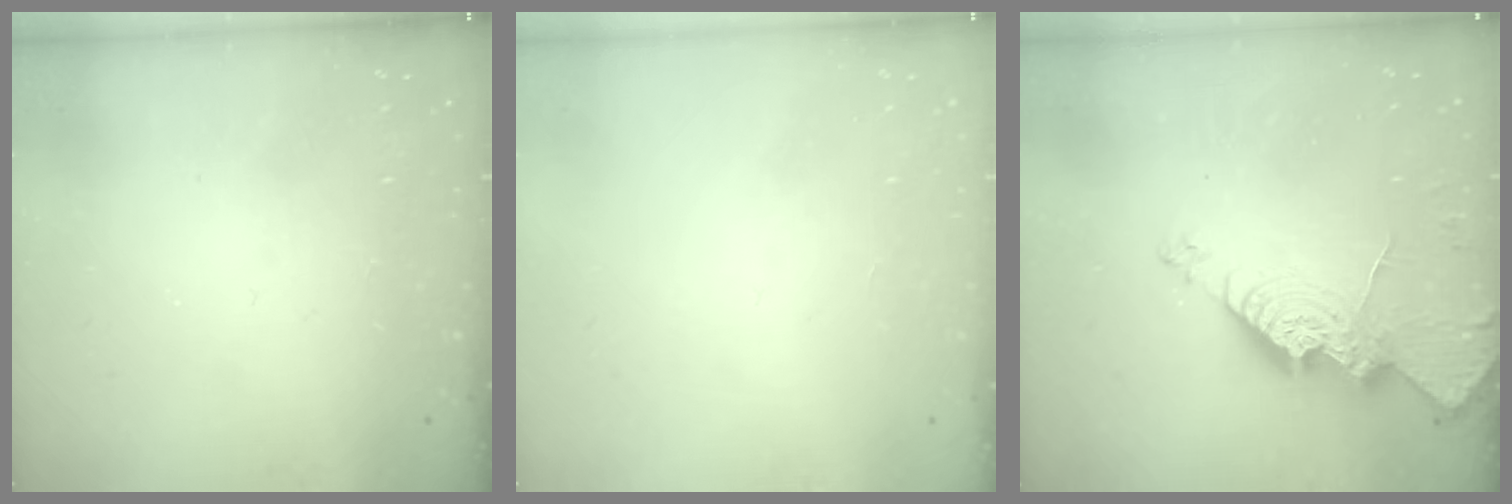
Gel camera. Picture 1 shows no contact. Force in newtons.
{"total": 0.0}
{"total": 15.8, "press": 15.8, "slide": 1.4}